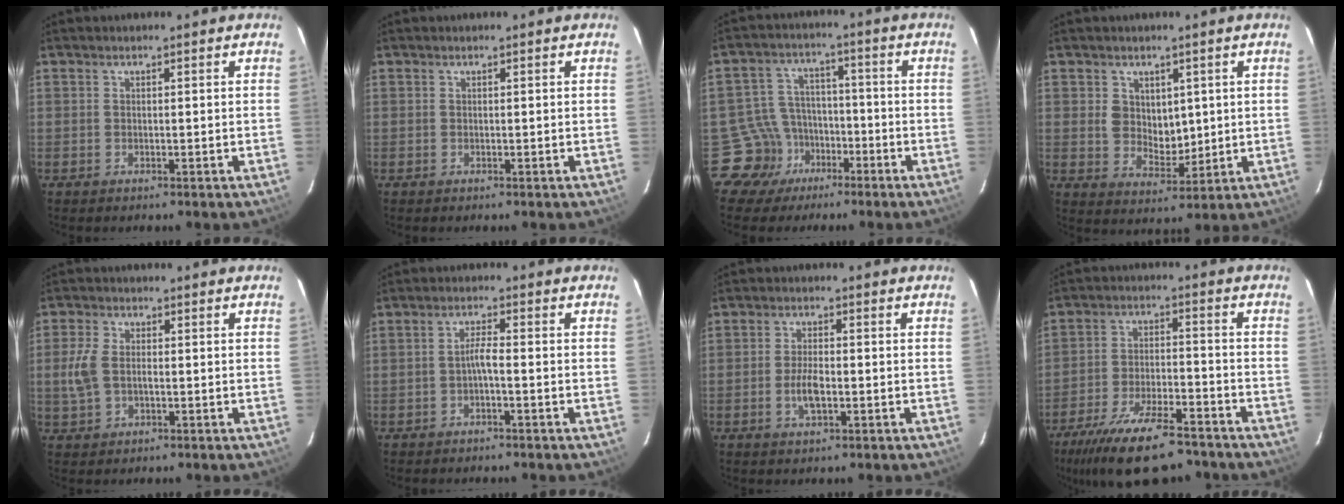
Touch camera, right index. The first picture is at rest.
{"total": 0.0}
{"total": 8.2, "force": [-5.0, 6.4, -0.6], "torque": [-0.003, 0.031, -0.085]}
{"total": 6.3, "force": [1.8, 5.0, 3.3], "torque": [-0.052, 0.000, 0.041]}
{"total": 5.5, "force": [-0.5, 3.3, 4.3], "torque": [-0.104, 0.004, -0.006]}
{"total": 2.2, "force": [-1.1, 0.0, 1.9], "torque": [-0.038, 0.006, -0.020]}
{"total": 4.3, "force": [-1.3, 1.7, 3.7], "torque": [-0.076, -0.001, -0.023]}
{"total": 17.3, "force": [-13.6, 4.9, 9.6], "torque": [-0.196, -0.024, -0.218]}